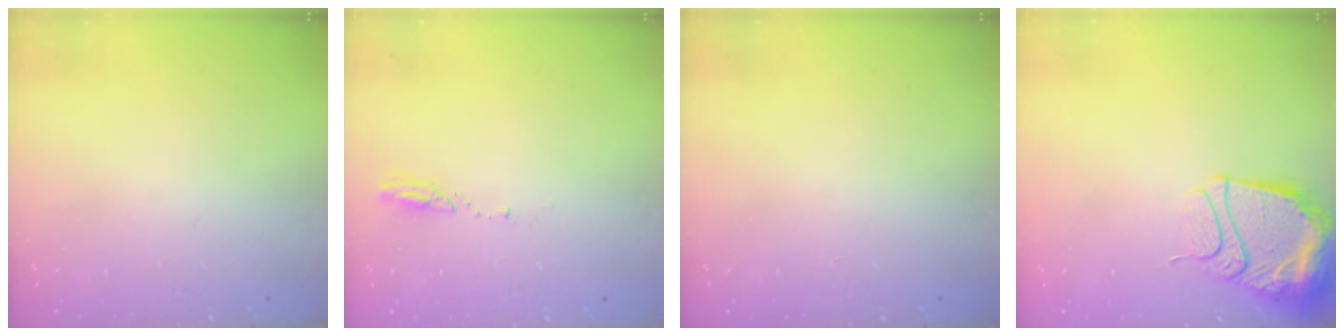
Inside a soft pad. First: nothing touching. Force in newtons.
{"total": 3.2, "press": 3.2, "slide": 0.3}
{"total": 0.0}
{"total": 13.8, "press": 13.7, "slide": 1.4}